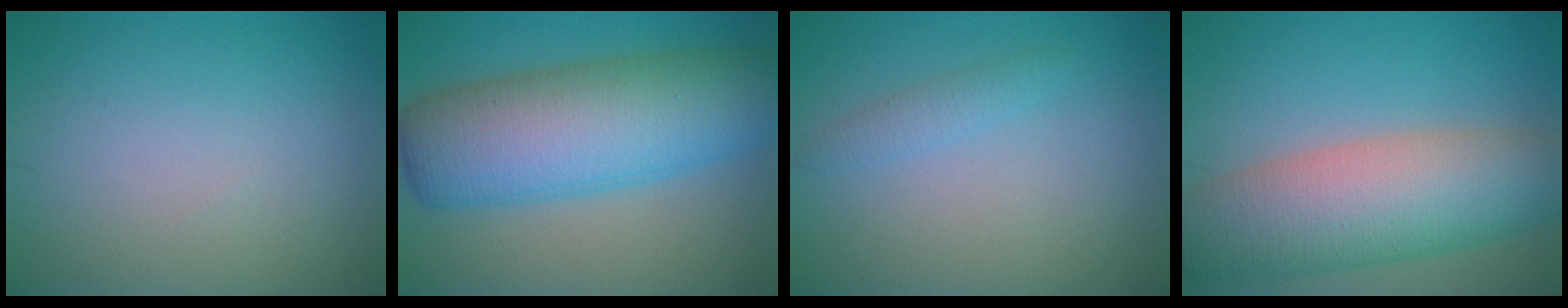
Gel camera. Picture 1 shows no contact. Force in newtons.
{"total": 11.8, "press": 11.8, "slide": 0.0}
{"total": 1.3, "press": 1.3, "slide": 0.1}
{"total": 10.2, "press": 10.2, "slide": 0.6}